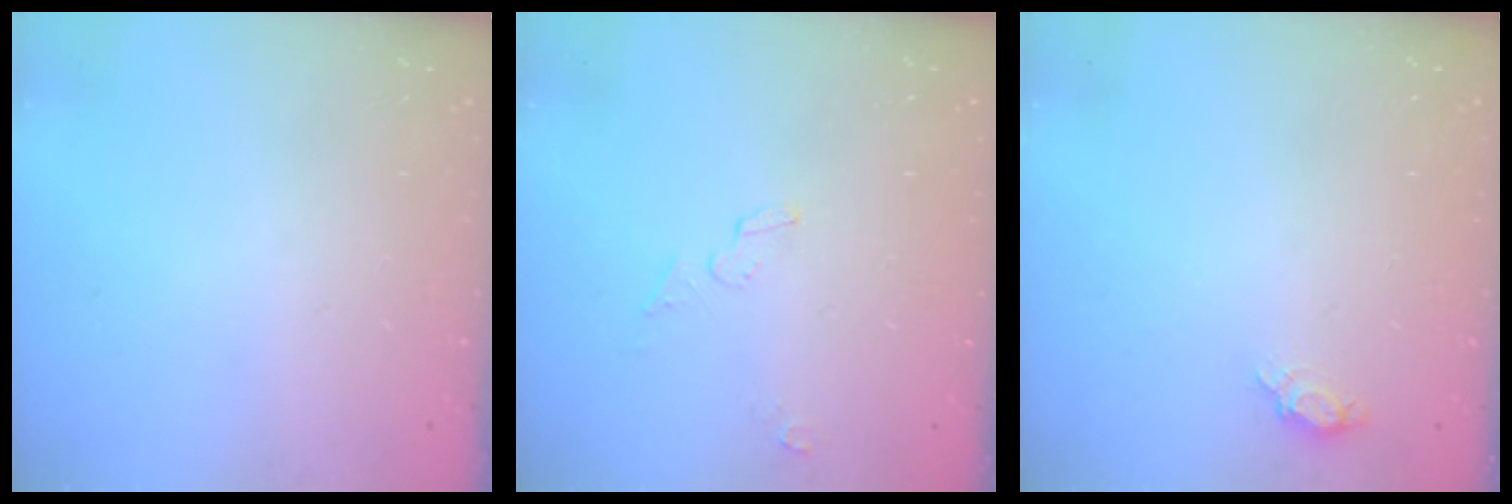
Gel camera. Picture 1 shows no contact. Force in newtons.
{"total": 4.0, "press": 3.8, "slide": 1.3}
{"total": 6.2, "press": 5.9, "slide": 1.9}